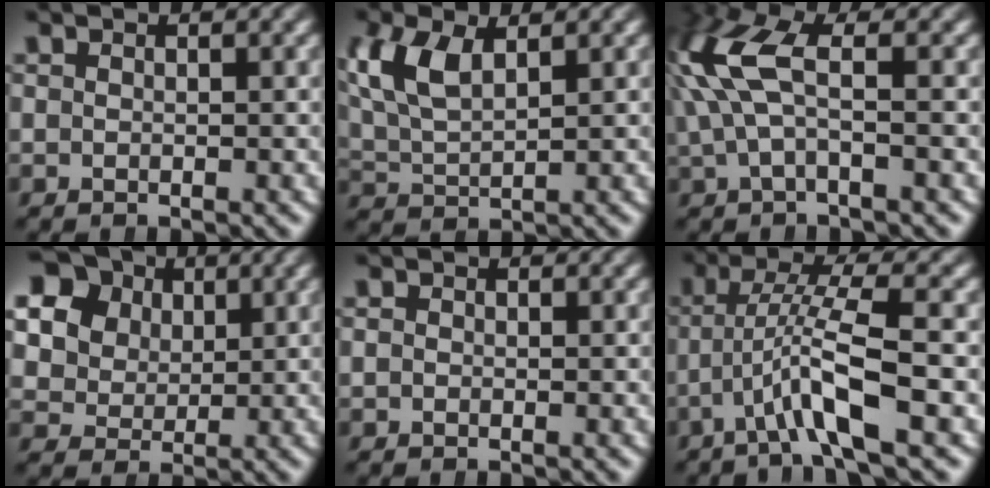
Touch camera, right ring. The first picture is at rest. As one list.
[{"total": 5.2, "force": [1.6, 3.7, 3.2], "torque": [-0.098, -0.009, 0.036]}, {"total": 5.6, "force": [0.9, 3.0, 4.6], "torque": [-0.114, 0.001, 0.020]}, {"total": 12.4, "force": [4.1, 10.4, 5.4], "torque": [-0.124, -0.001, 0.058]}, {"total": 0.9, "force": [-0.1, 0.9, 0.1], "torque": [-0.007, -0.006, 0.001]}, {"total": 4.6, "force": [-0.4, 1.3, 4.4], "torque": [-0.082, -0.006, -0.005]}]